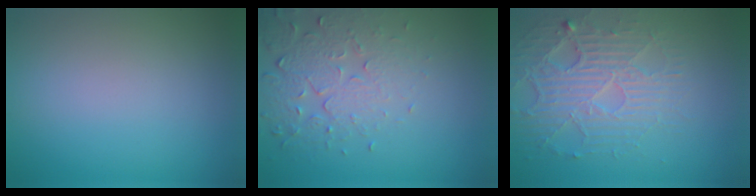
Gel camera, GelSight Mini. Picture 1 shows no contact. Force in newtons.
{"total": 5.1, "press": 3.7, "slide": 3.4}
{"total": 4.6, "press": 4.0, "slide": 2.2}